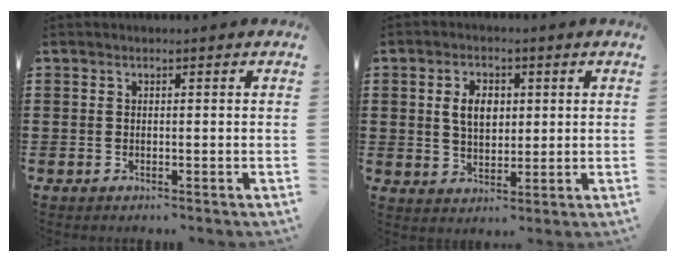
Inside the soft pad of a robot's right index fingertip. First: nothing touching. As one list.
[{"total": 5.0, "force": [0.9, 3.3, 3.7], "torque": [-0.080, 0.008, 0.009]}]